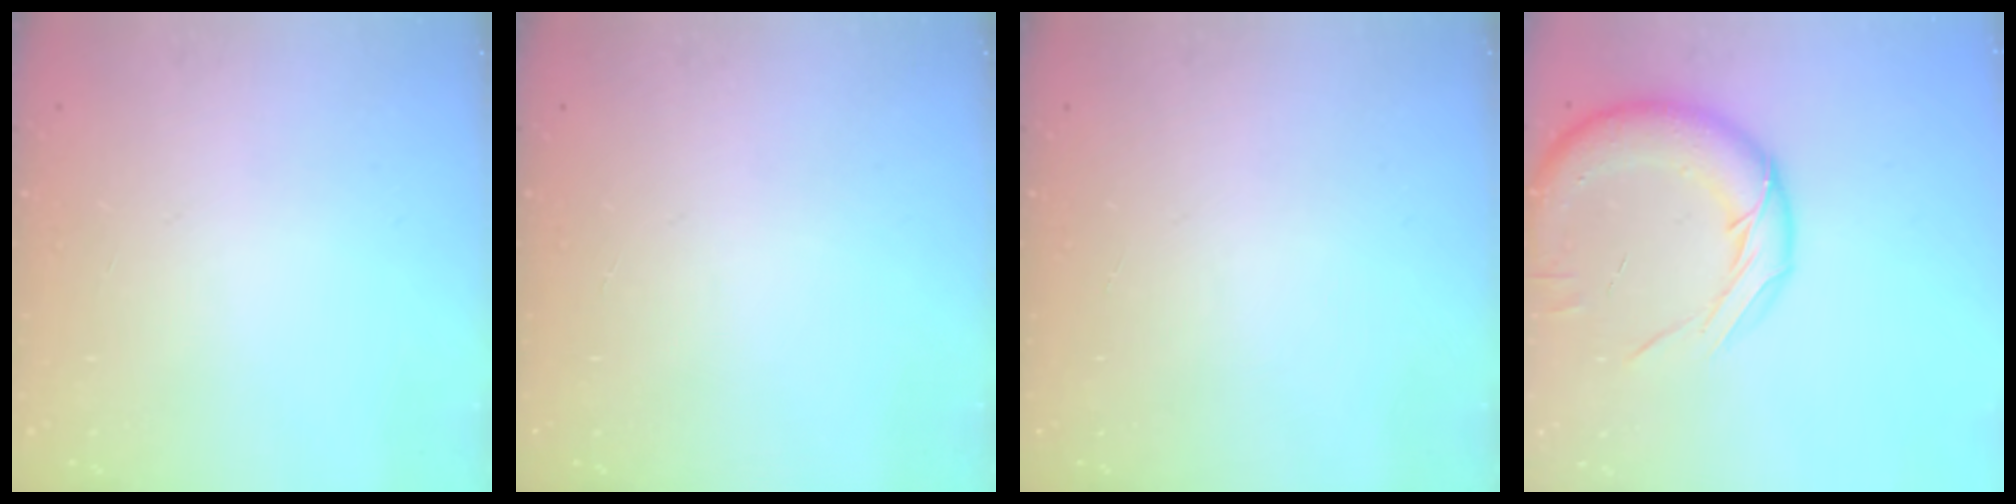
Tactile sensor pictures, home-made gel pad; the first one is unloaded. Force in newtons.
{"total": 0.0}
{"total": 0.0}
{"total": 16.0, "press": 15.9, "slide": 1.9}